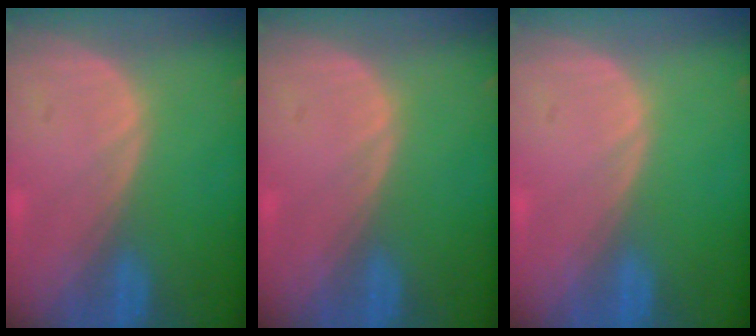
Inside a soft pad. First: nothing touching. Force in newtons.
{"total": 0.0}
{"total": 0.0}